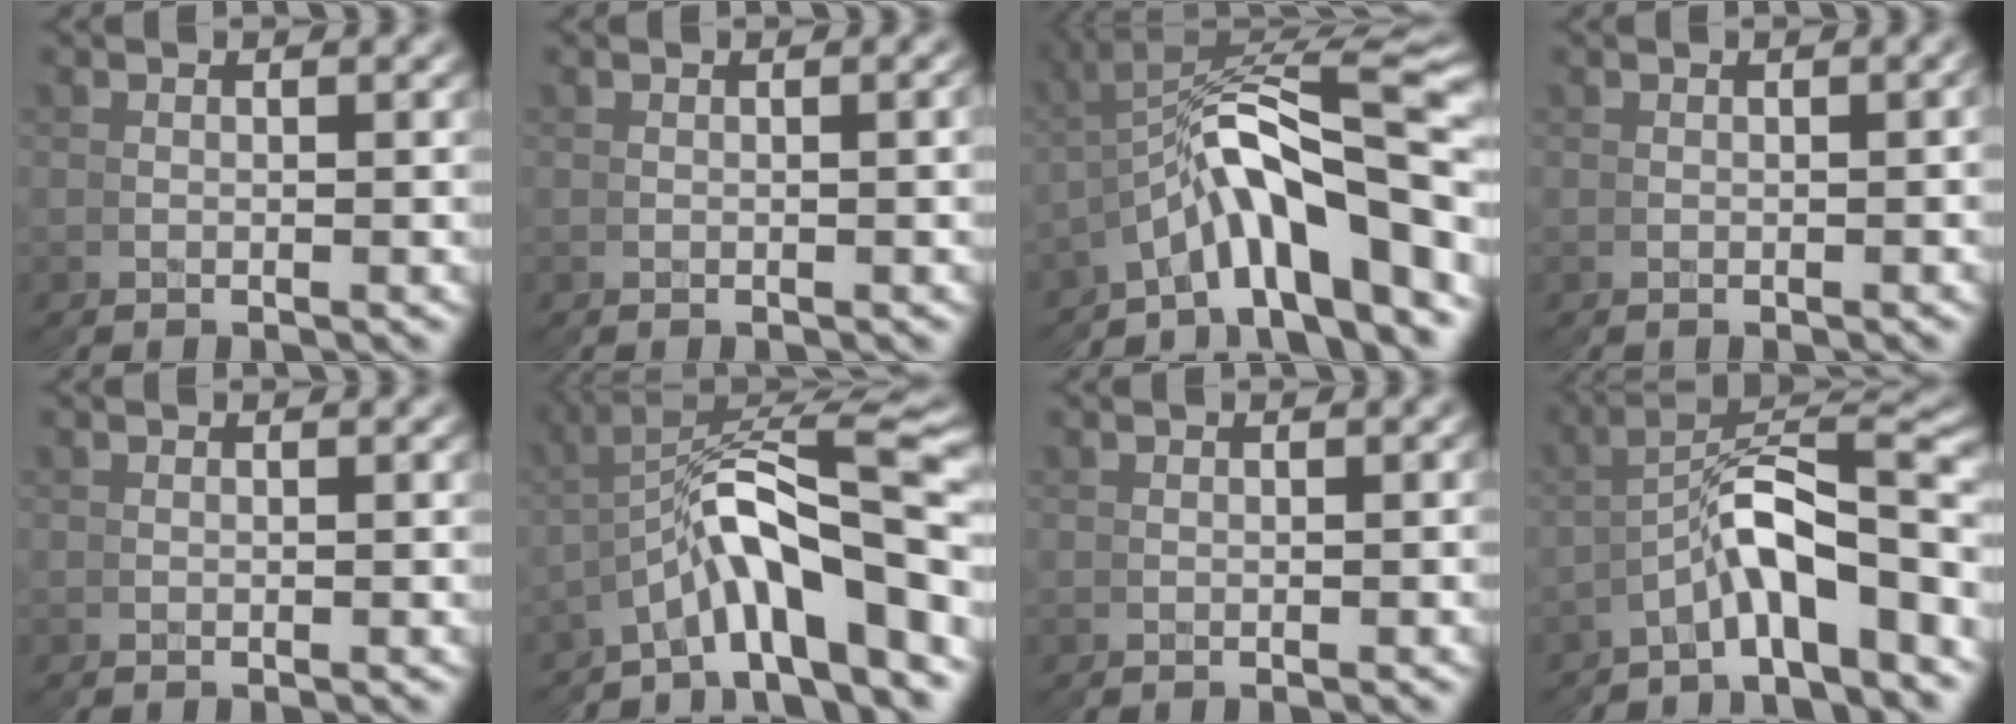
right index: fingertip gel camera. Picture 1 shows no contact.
{"total": 0.0}
{"total": 11.0, "force": [-0.2, 5.3, 9.7], "torque": [-0.150, 0.012, 0.004]}
{"total": 0.0}
{"total": 0.0}
{"total": 8.8, "force": [-0.4, 3.9, 7.9], "torque": [-0.125, 0.010, 0.000]}
{"total": 0.0}
{"total": 6.5, "force": [-2.1, 3.2, 5.3], "torque": [-0.083, 0.000, -0.024]}